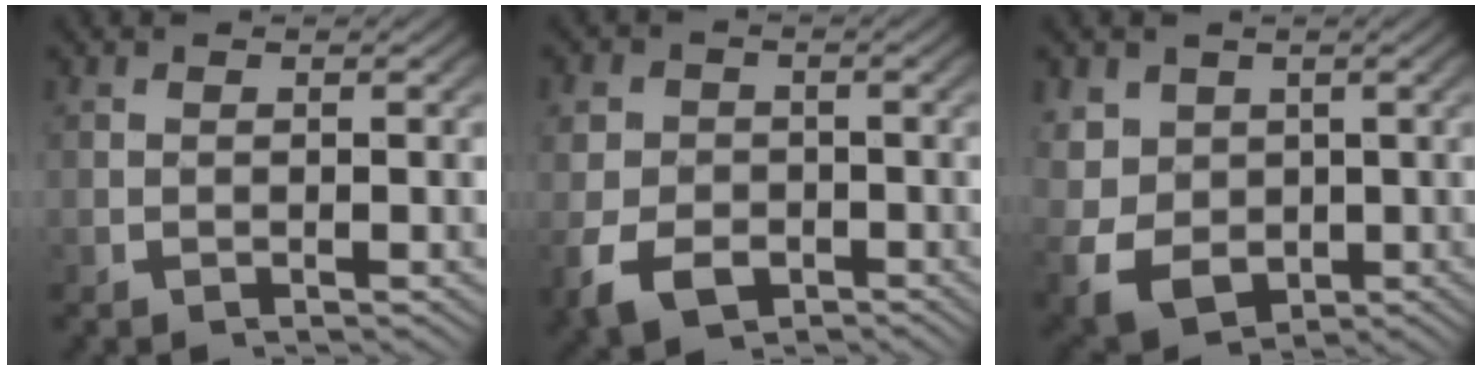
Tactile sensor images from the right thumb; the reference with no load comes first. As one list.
[{"total": 5.6, "force": [-1.8, 4.3, 3.1], "torque": [-0.061, -0.027, -0.021]}, {"total": 9.3, "force": [-1.5, 7.4, 5.3], "torque": [-0.142, -0.071, 0.014]}]